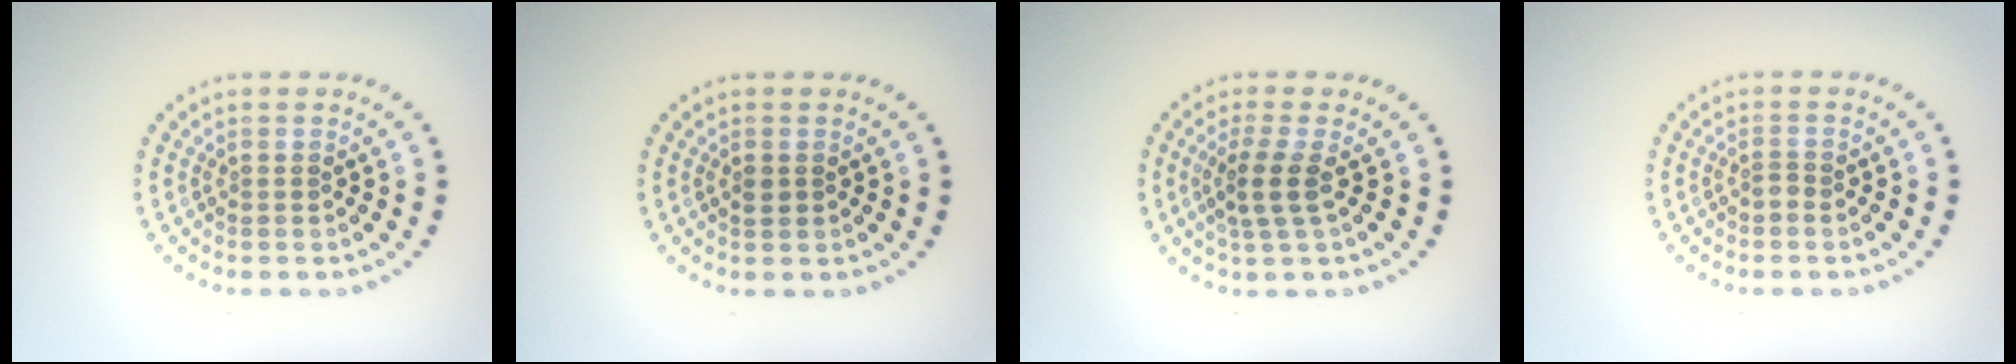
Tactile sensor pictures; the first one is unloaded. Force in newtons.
{"total": 1.1, "press": 1.0, "slide": 0.2}
{"total": 2.5, "press": 2.0, "slide": 1.6}
{"total": 0.8, "press": 0.6, "slide": 0.5}